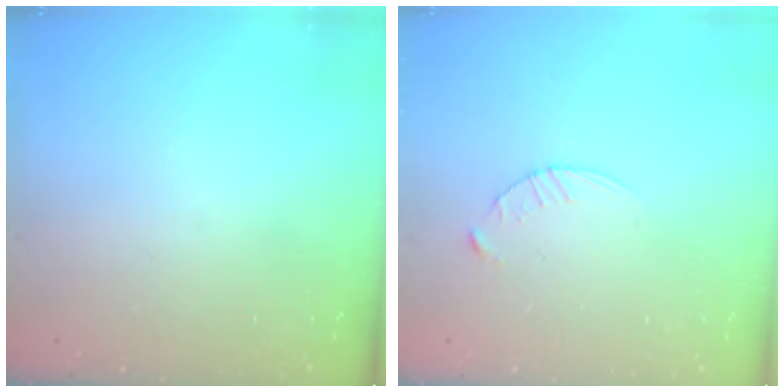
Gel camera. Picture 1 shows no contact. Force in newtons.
{"total": 4.0, "press": 4.0, "slide": 0.5}